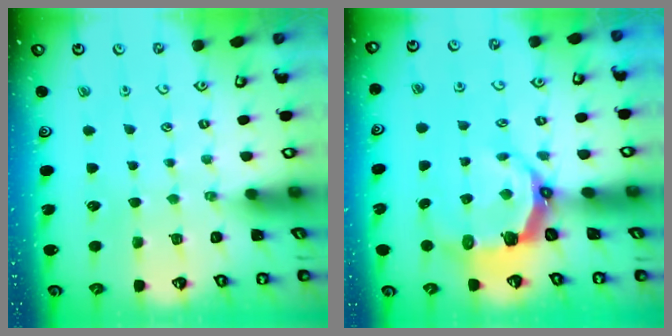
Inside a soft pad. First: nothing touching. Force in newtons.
{"total": 8.1, "press": 6.4, "slide": 5.0}